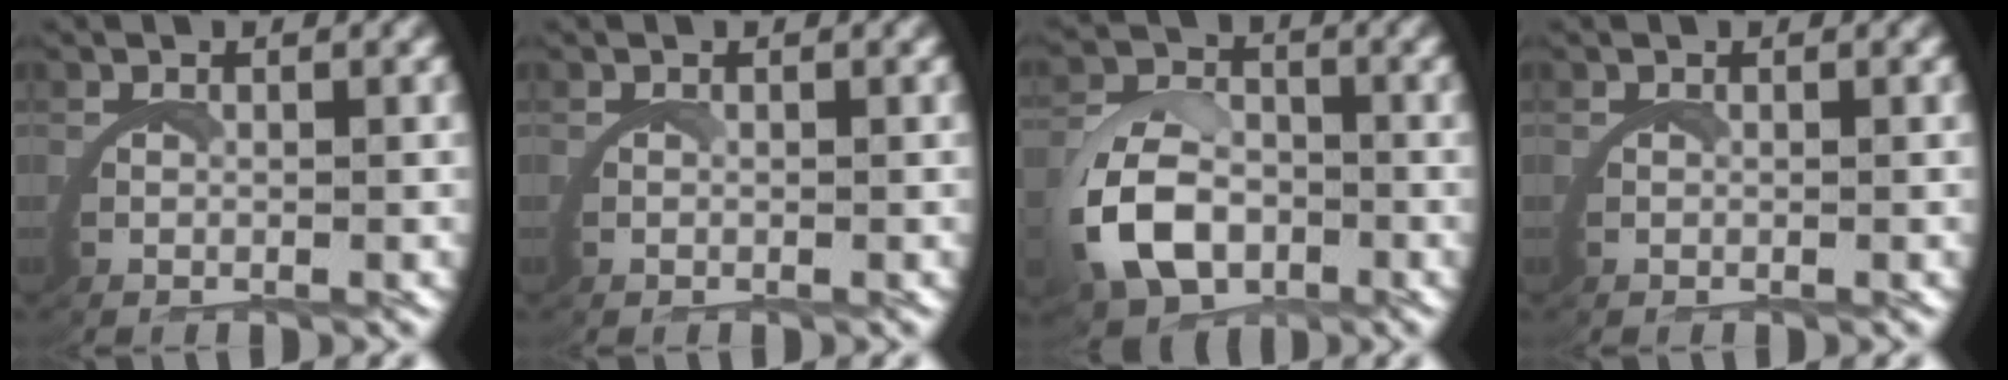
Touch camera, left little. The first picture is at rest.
{"total": 0.0}
{"total": 6.0, "force": [-1.2, 4.4, 3.8], "torque": [-0.081, -0.010, -0.021]}
{"total": 0.0}